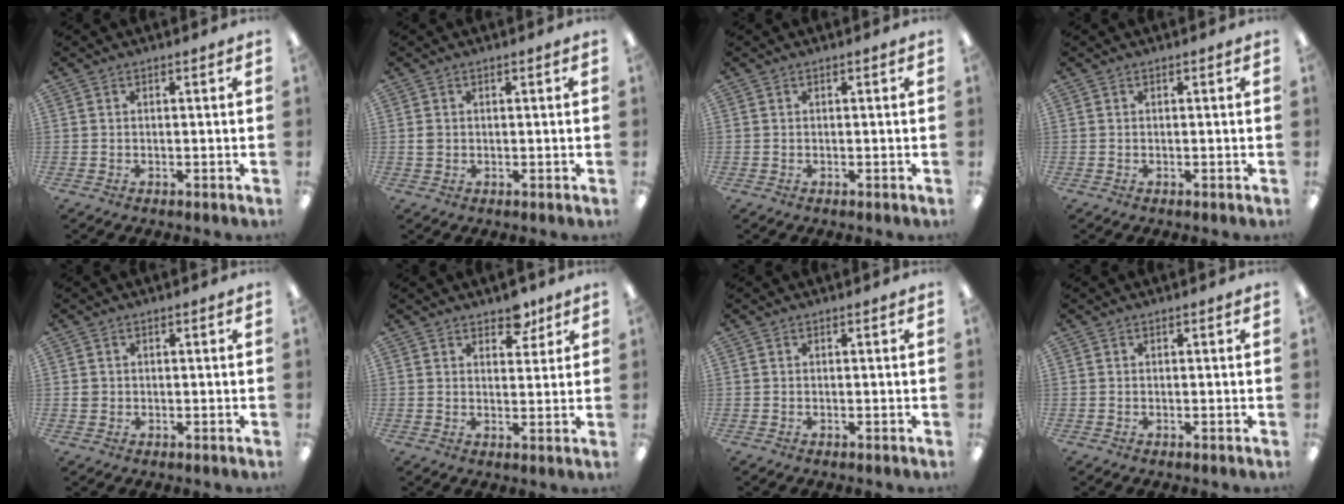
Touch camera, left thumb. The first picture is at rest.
{"total": 1.3, "force": [0.1, 1.1, 0.7], "torque": [-0.015, 0.004, 0.002]}
{"total": 0.0}
{"total": 0.0}
{"total": 1.2, "force": [0.1, 1.2, 0.3], "torque": [-0.006, 0.005, -0.001]}
{"total": 5.5, "force": [4.3, 2.8, 2.0], "torque": [-0.001, -0.027, 0.072]}
{"total": 0.0}
{"total": 0.0}